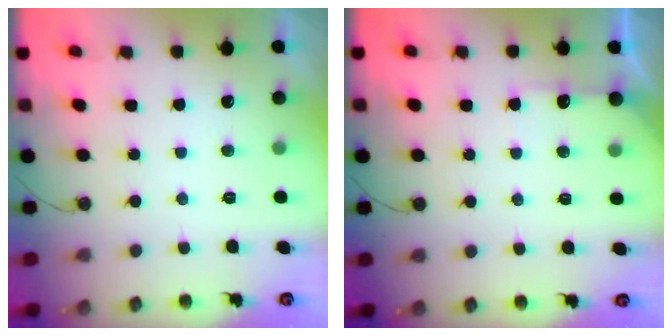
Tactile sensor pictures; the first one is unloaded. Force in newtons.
{"total": 5.3, "press": 5.2, "slide": 0.6}